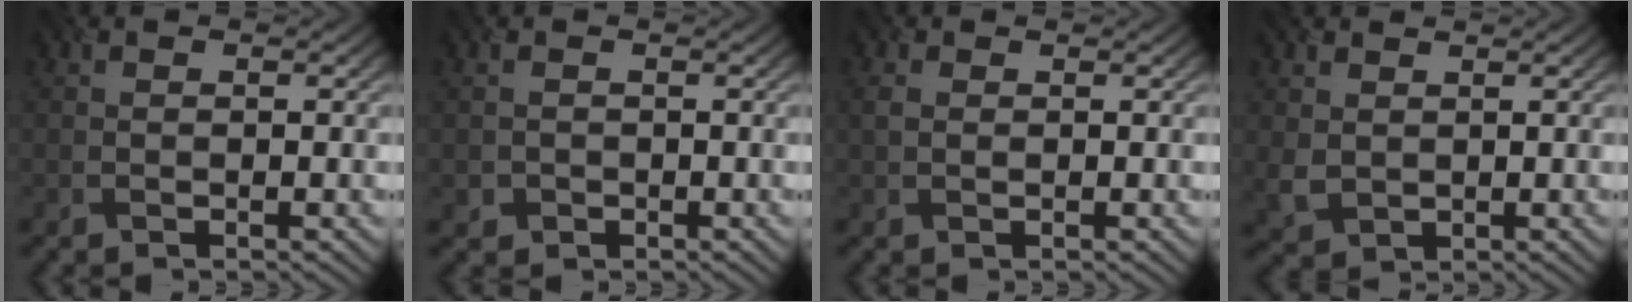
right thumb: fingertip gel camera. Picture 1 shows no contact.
{"total": 0.9, "force": [-0.2, 0.8, -0.3], "torque": [0.008, -0.007, -0.008]}
{"total": 1.0, "force": [0.7, 0.5, 0.3], "torque": [-0.019, 0.002, 0.009]}
{"total": 3.0, "force": [1.1, 2.6, 1.1], "torque": [-0.048, -0.010, 0.023]}